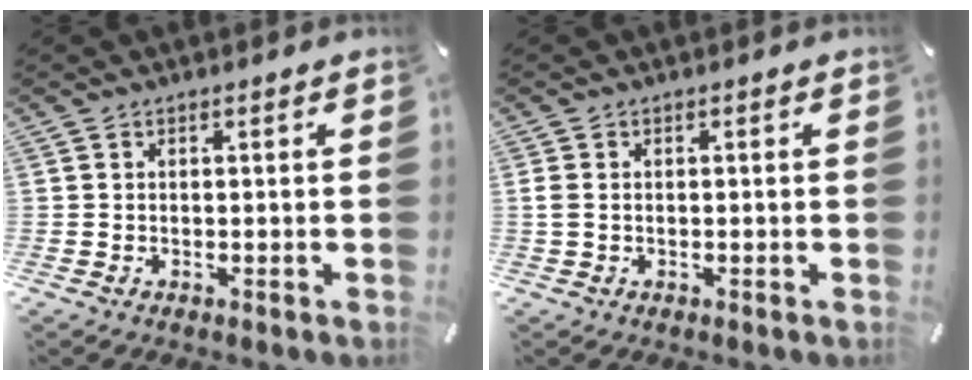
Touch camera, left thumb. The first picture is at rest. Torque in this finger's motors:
{"motor_torque": [0.15, 0.39, 0.21, 0.34, 0.00]}